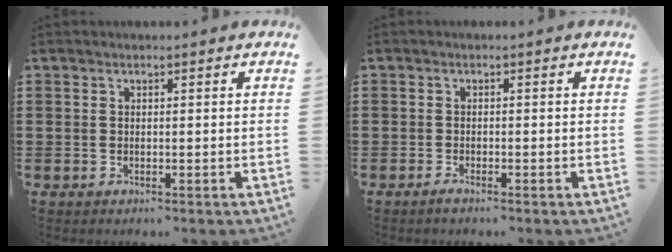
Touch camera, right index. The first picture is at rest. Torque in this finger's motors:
{"motor_torque": [-0.28, 0.32, 0.00, -0.01]}